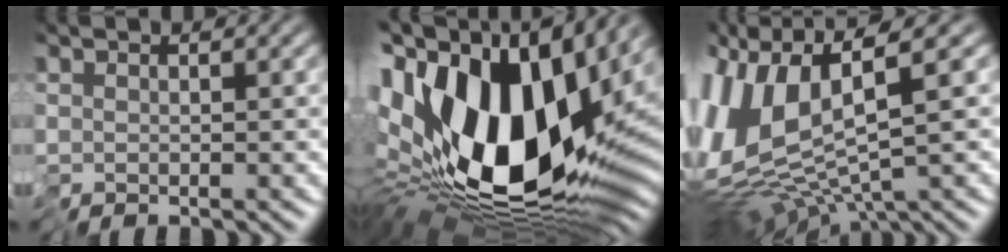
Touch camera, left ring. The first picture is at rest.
{"total": 19.1, "force": [2.1, 10.2, 16.0], "torque": [-0.319, -0.007, 0.037]}
{"total": 11.8, "force": [1.0, 4.9, 10.6], "torque": [-0.242, -0.002, 0.030]}